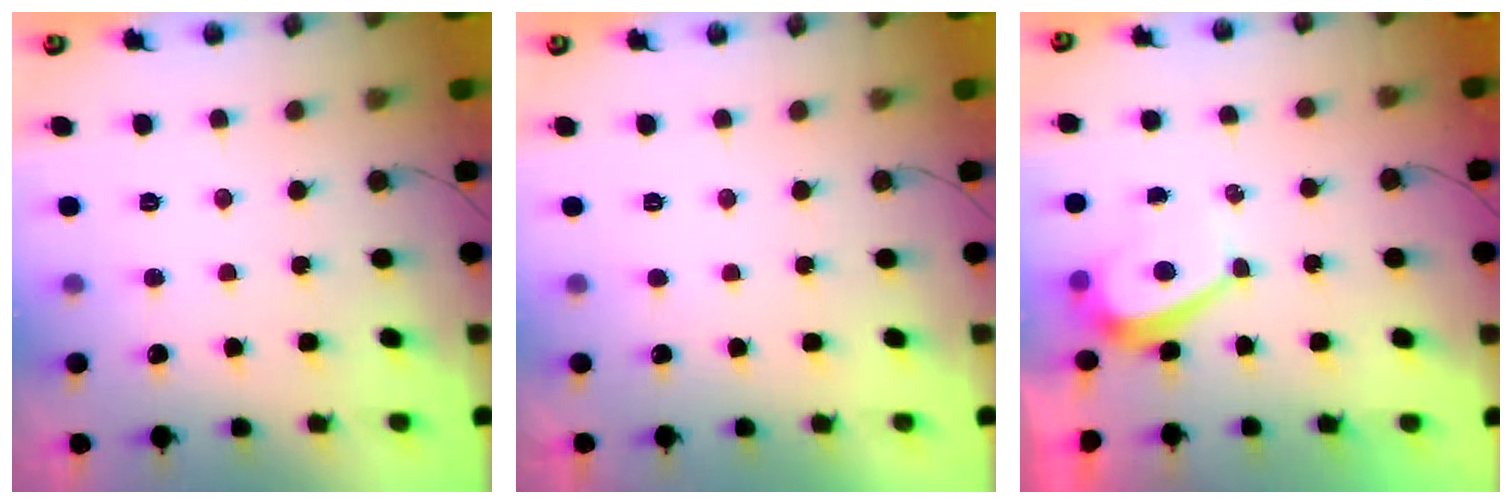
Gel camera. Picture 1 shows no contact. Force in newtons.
{"total": 2.2, "press": 2.2, "slide": 0.3}
{"total": 2.7, "press": 2.6, "slide": 0.7}